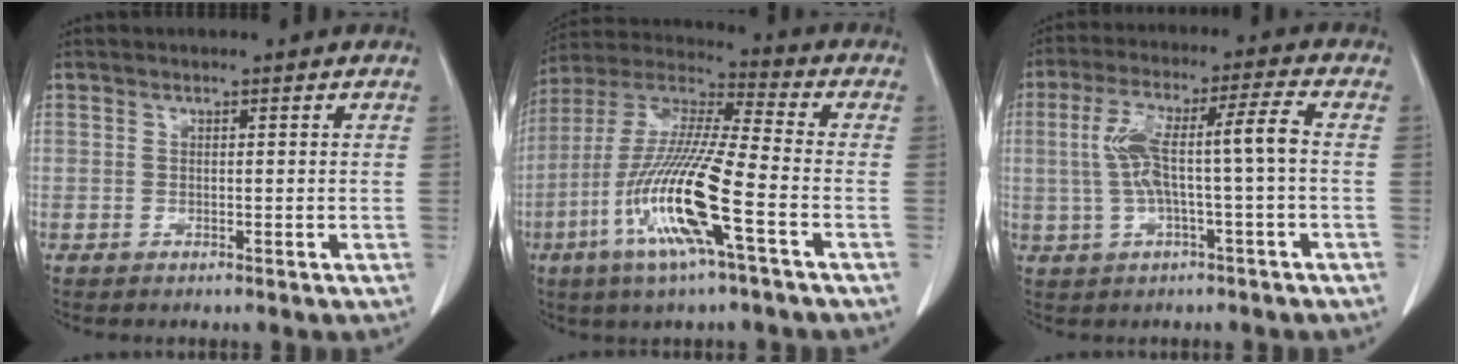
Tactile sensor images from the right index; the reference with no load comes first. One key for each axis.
{"total": 17.5, "fx": -6.3, "fy": 1.3, "fz": 16.3, "tx": -0.341, "ty": -0.017, "tz": -0.123}
{"total": 10.2, "fx": -0.2, "fy": 1.1, "fz": 10.1, "tx": -0.197, "ty": 0.036, "tz": -0.001}